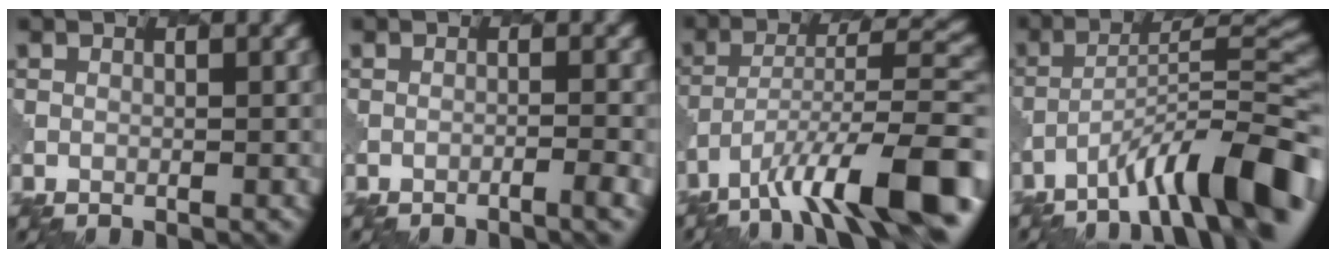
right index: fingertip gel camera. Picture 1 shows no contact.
{"total": 2.2, "force": [-1.4, 0.3, 1.7], "torque": [-0.017, 0.001, -0.029]}
{"total": 12.8, "force": [-8.1, 3.2, 9.4], "torque": [-0.146, 0.006, -0.140]}
{"total": 10.9, "force": [-7.0, 2.0, 8.1], "torque": [-0.118, 0.024, -0.110]}